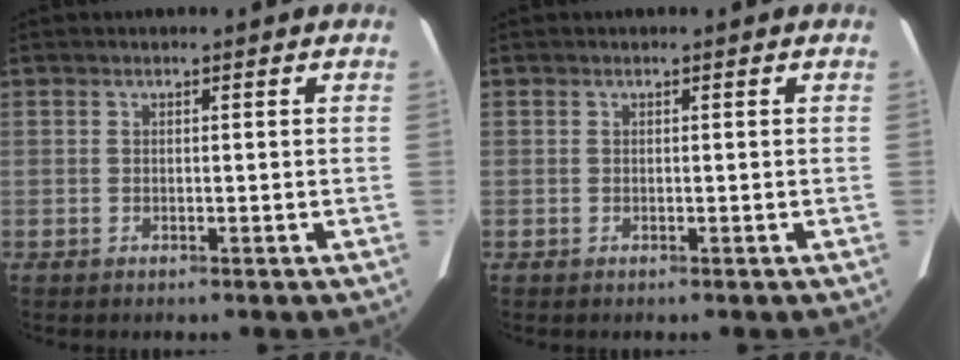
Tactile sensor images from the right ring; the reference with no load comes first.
{"total": 0.0}